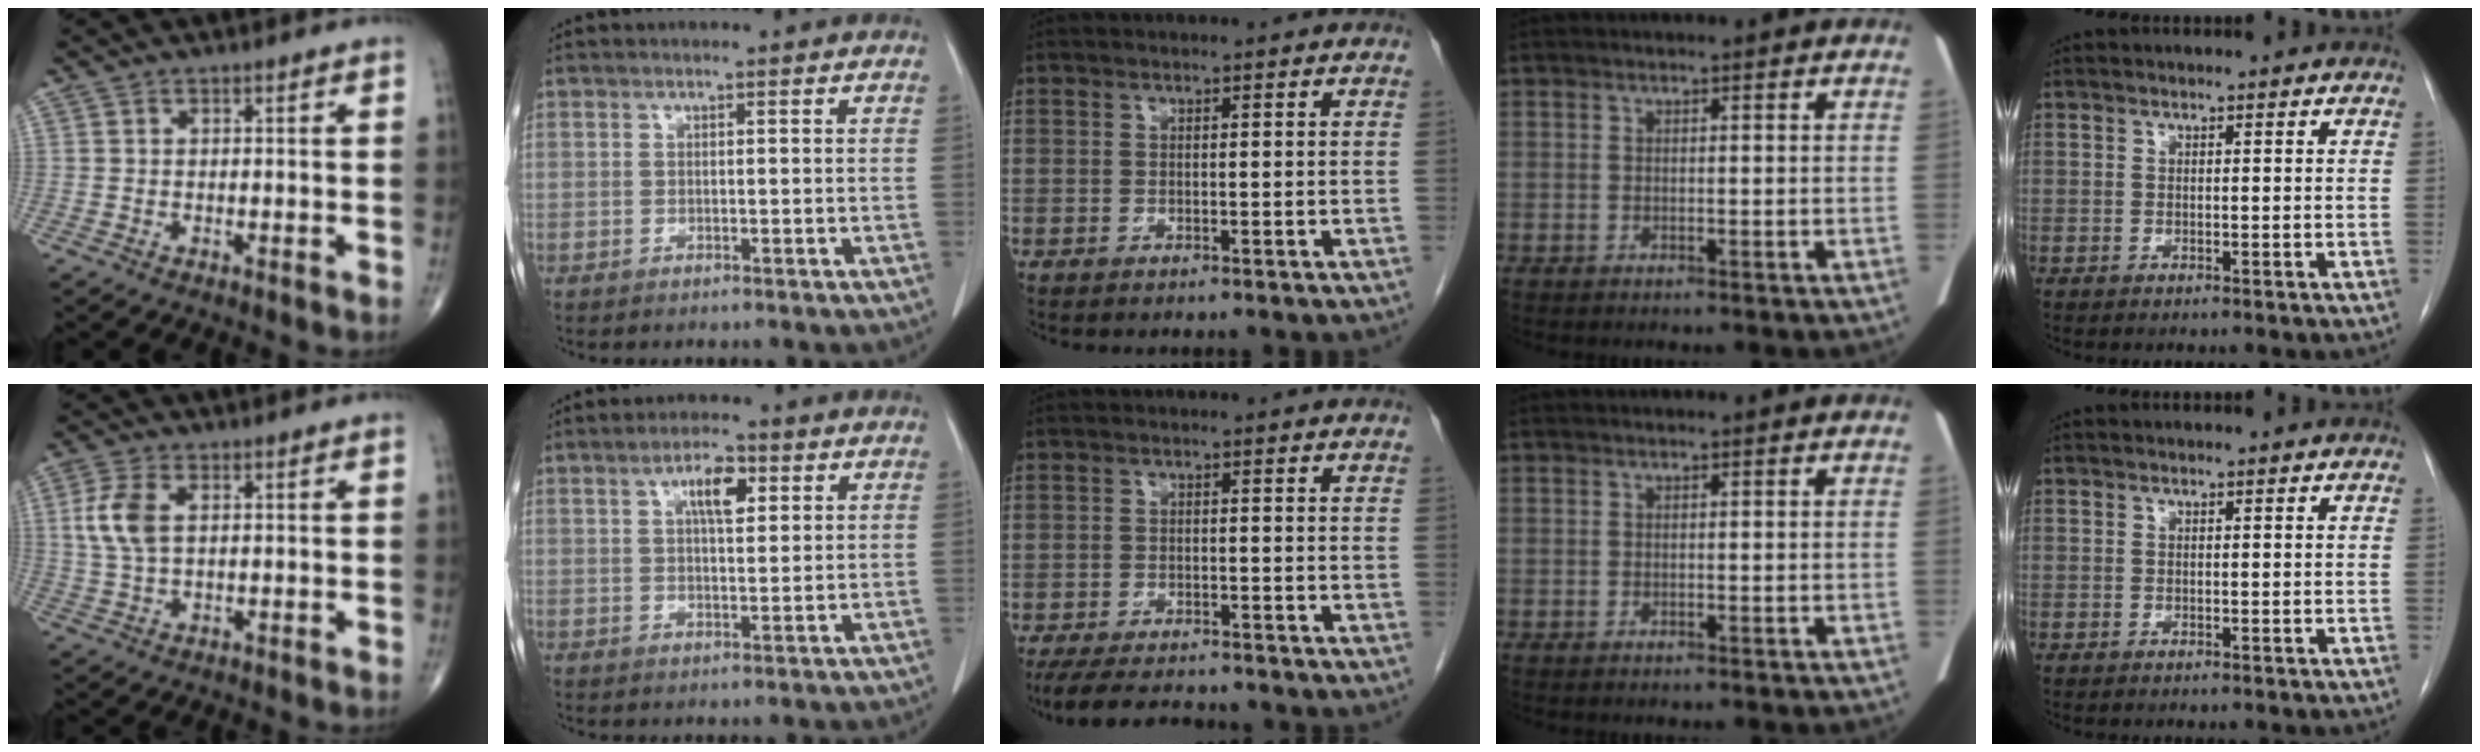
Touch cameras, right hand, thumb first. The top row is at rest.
{"thumb": {"total": 6.6, "force": [1.5, 3.6, 5.3], "torque": [-0.126, 0.004, 0.030]}, "index": {"total": 5.4, "force": [2.2, 1.8, 4.6], "torque": [-0.081, 0.005, 0.036]}, "middle": {"total": 8.7, "force": [-7.8, 1.7, 3.3], "torque": [-0.058, -0.011, -0.121]}}